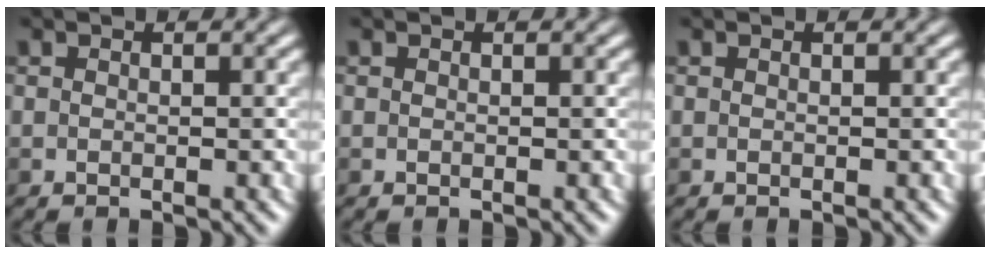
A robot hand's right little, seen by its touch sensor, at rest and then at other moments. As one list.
[{"total": 0.0}, {"total": 0.0}]